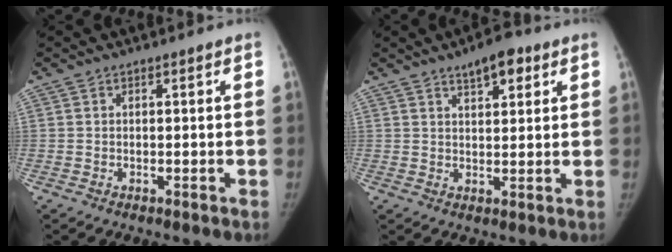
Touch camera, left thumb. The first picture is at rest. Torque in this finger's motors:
{"motor_torque": [0.06, 0.05, 0.25, -0.27, 0.03]}